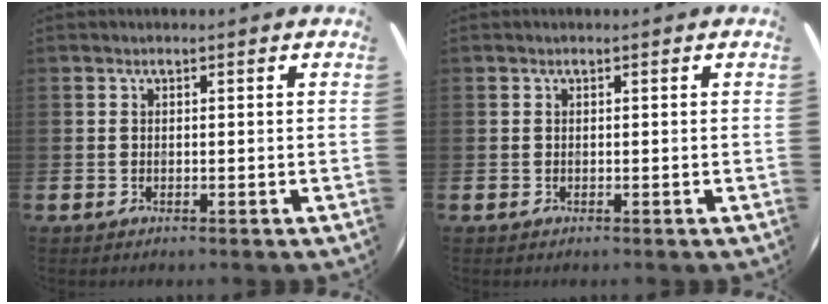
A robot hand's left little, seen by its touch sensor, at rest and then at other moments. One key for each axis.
{"total": 0.0}